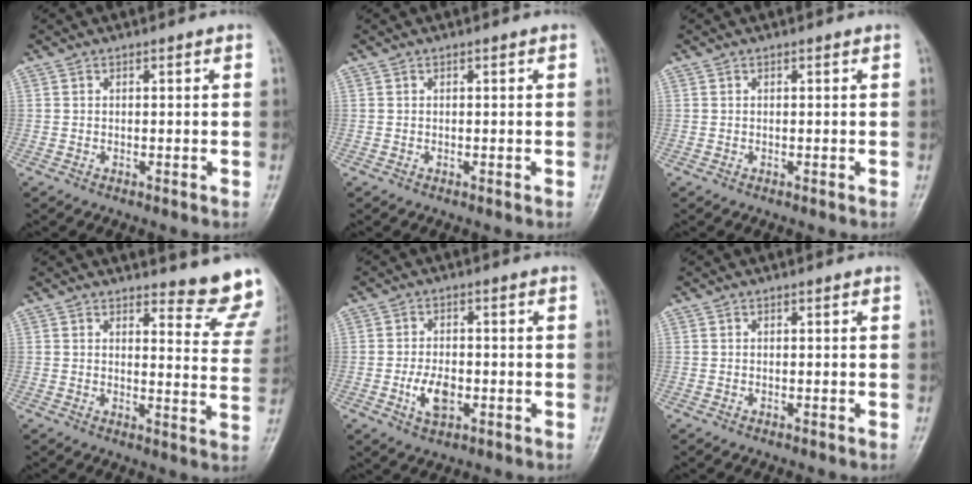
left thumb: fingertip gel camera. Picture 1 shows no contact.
{"total": 0.0}
{"total": 0.0}
{"total": 11.3, "force": [10.7, 2.2, 3.0], "torque": [-0.002, -0.107, 0.102]}
{"total": 5.8, "force": [-1.7, 3.4, 4.4], "torque": [-0.076, 0.006, -0.029]}
{"total": 0.0}